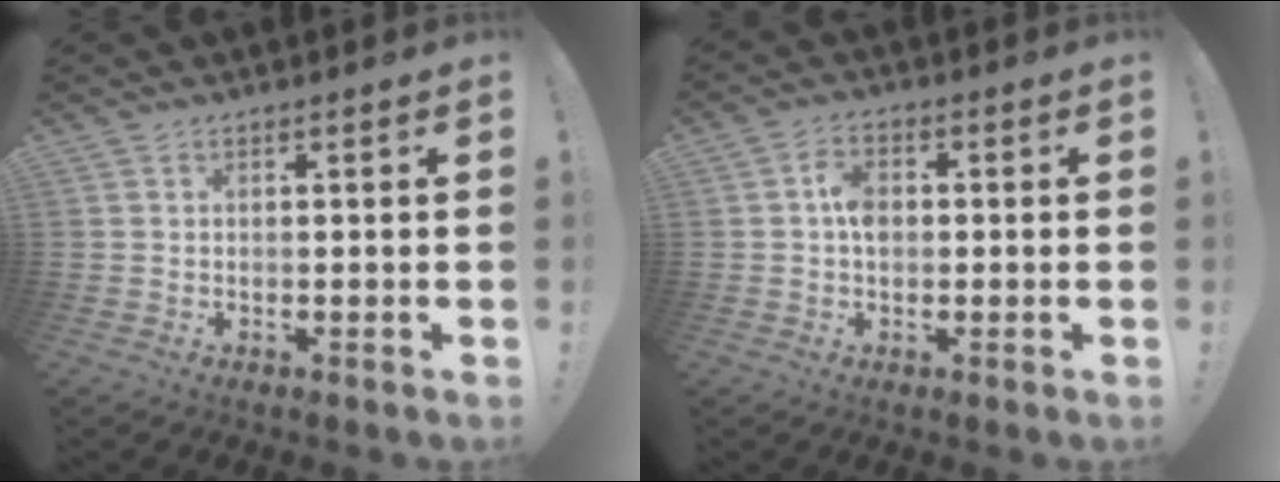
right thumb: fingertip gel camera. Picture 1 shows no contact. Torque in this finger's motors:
{"motor_torque": [-0.06, 0.11, 0.34, 0.12, 0.06]}